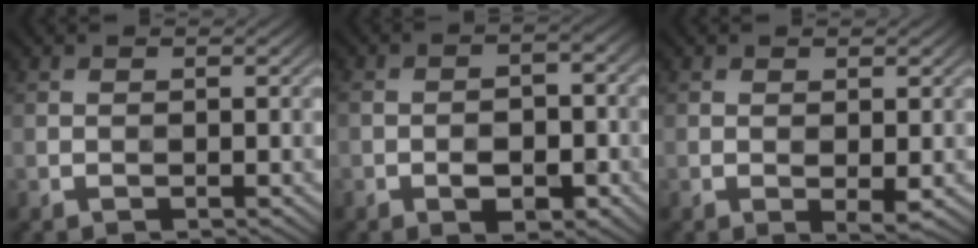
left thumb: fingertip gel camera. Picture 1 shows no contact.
{"total": 5.5, "force": [-2.1, 3.0, 4.2], "torque": [-0.068, -0.004, -0.035]}
{"total": 1.5, "force": [0.1, 0.6, 1.3], "torque": [-0.023, -0.008, 0.005]}